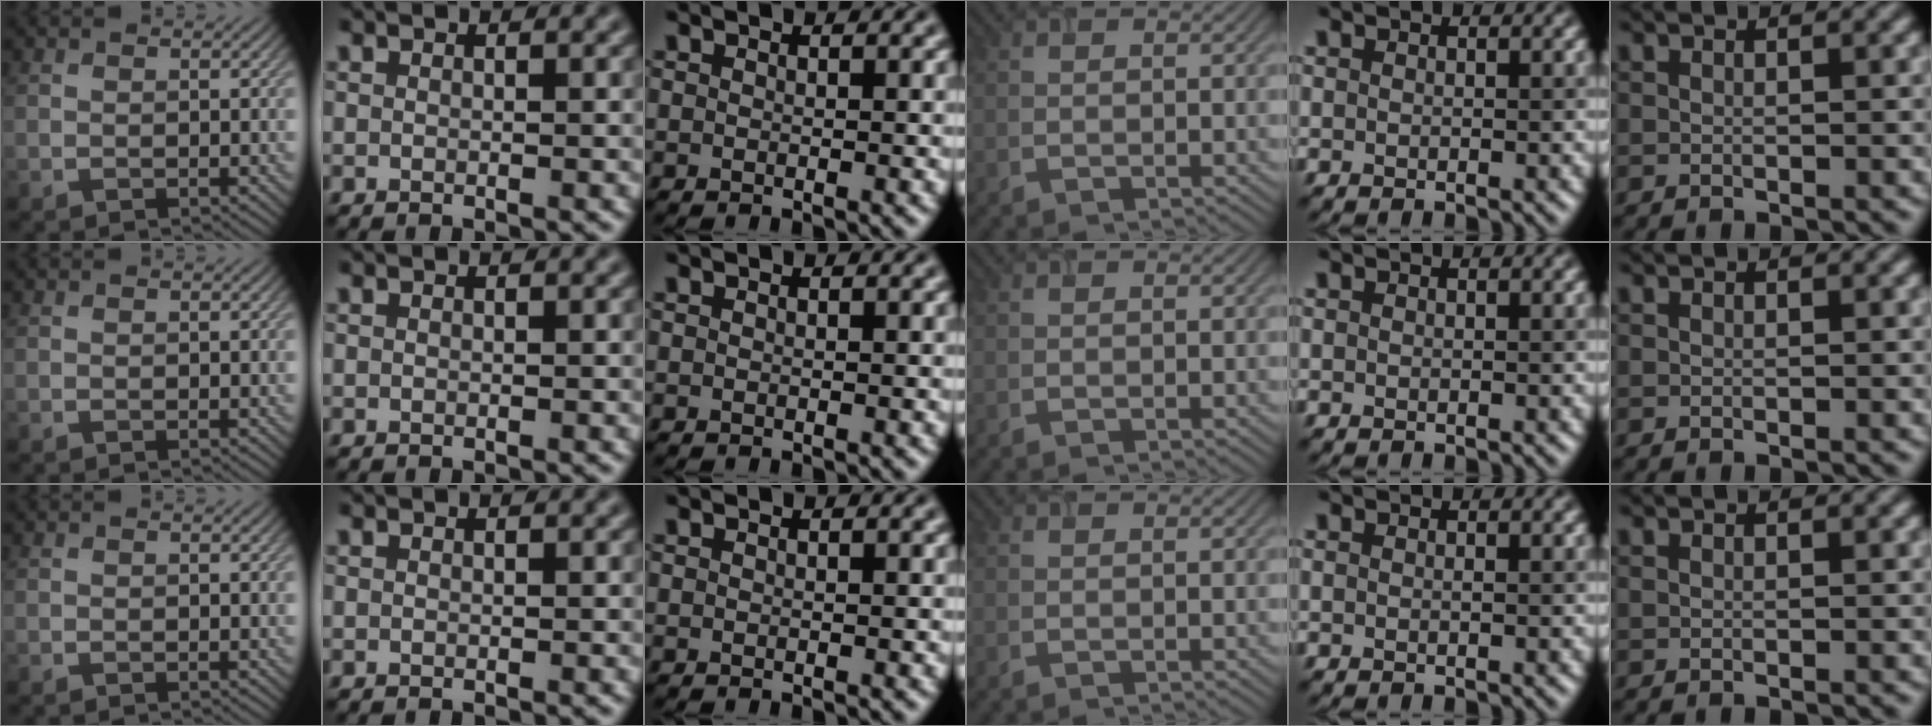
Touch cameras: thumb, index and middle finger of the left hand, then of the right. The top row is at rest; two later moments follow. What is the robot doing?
{"motion": "close", "object": "airpods case & airpods"}